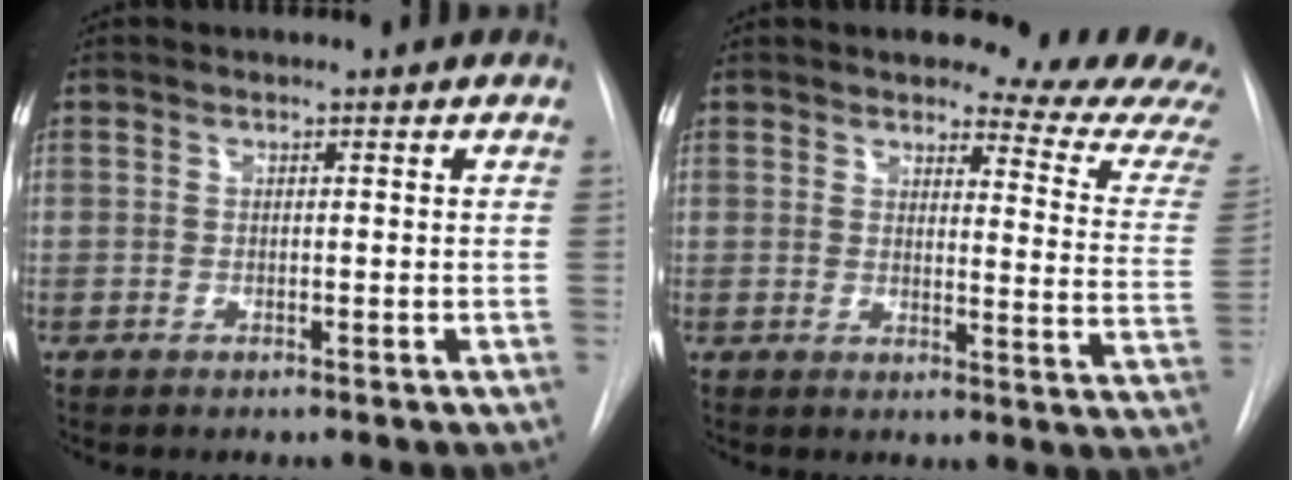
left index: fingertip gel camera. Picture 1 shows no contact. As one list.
[{"total": 14.4, "force": [14.0, 0.8, 3.3], "torque": [-0.022, -0.115, 0.135]}]